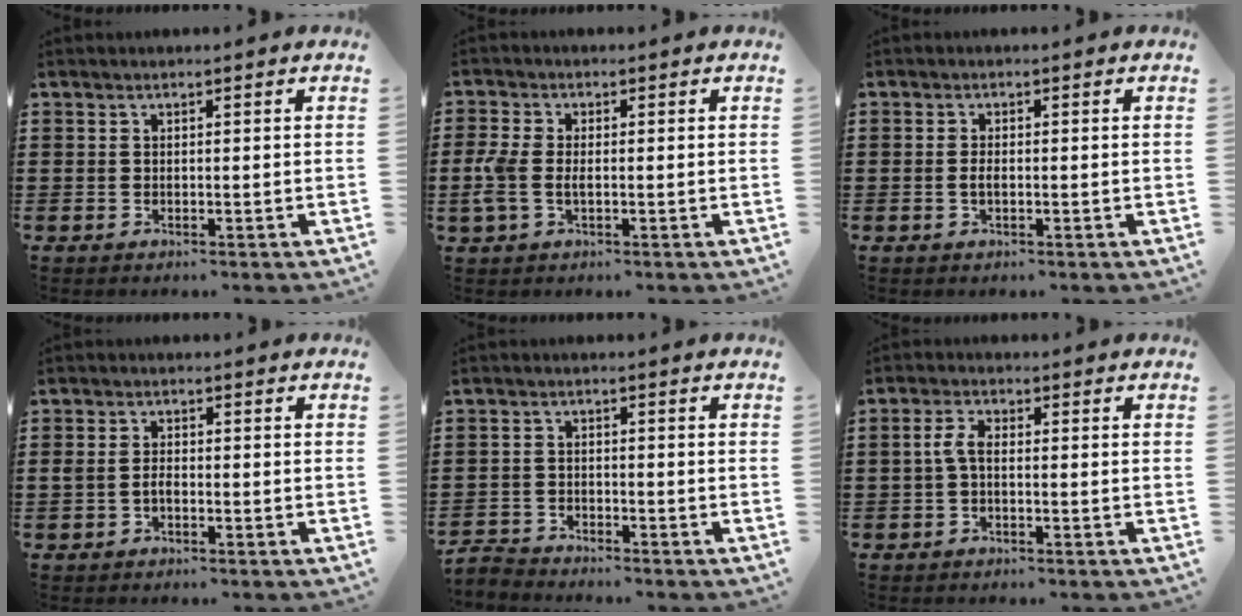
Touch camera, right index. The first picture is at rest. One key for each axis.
{"total": 3.7, "fx": -0.6, "fy": 2.0, "fz": 3.0, "tx": -0.079, "ty": -0.004, "tz": -0.017}
{"total": 1.3, "fx": -0.2, "fy": 0.5, "fz": 1.2, "tx": -0.031, "ty": -0.003, "tz": -0.007}
{"total": 1.8, "fx": -0.6, "fy": 1.1, "fz": 1.3, "tx": -0.034, "ty": 0.000, "tz": -0.015}
{"total": 2.6, "fx": -2.6, "fy": 0.3, "fz": -0.1, "tx": -0.006, "ty": -0.001, "tz": -0.056}
{"total": 3.0, "fx": -0.6, "fy": 1.2, "fz": 2.7, "tx": -0.065, "ty": 0.000, "tz": -0.017}